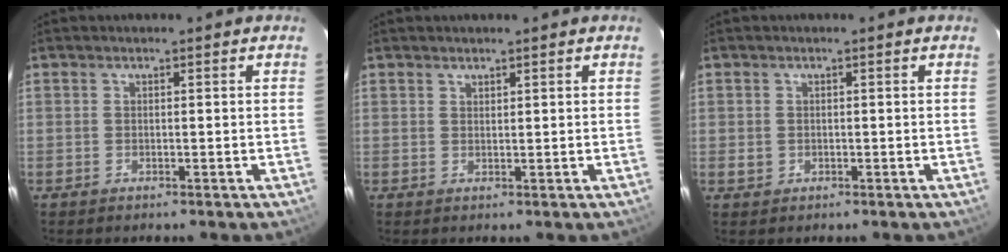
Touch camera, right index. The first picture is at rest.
{"total": 0.8, "force": [0.8, 0.3, 0.1], "torque": [-0.002, 0.001, 0.016]}
{"total": 1.9, "force": [-0.1, 1.9, 0.3], "torque": [-0.004, 0.002, 0.001]}